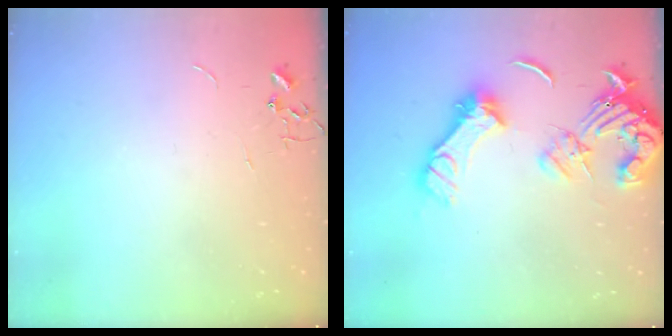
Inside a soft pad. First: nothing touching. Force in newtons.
{"total": 16.5, "press": 16.3, "slide": 2.2}